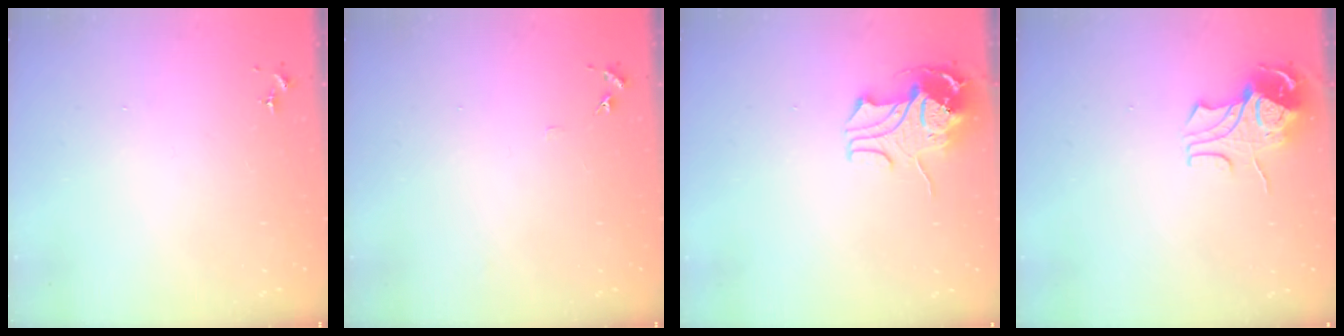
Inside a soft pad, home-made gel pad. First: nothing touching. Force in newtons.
{"total": 4.0, "press": 4.0, "slide": 0.5}
{"total": 10.9, "press": 10.9, "slide": 1.1}
{"total": 9.3, "press": 9.3, "slide": 1.2}